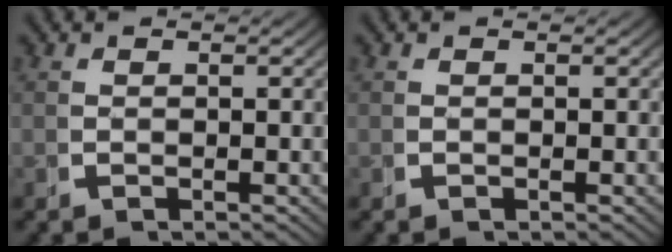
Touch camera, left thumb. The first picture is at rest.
{"total": 0.0}